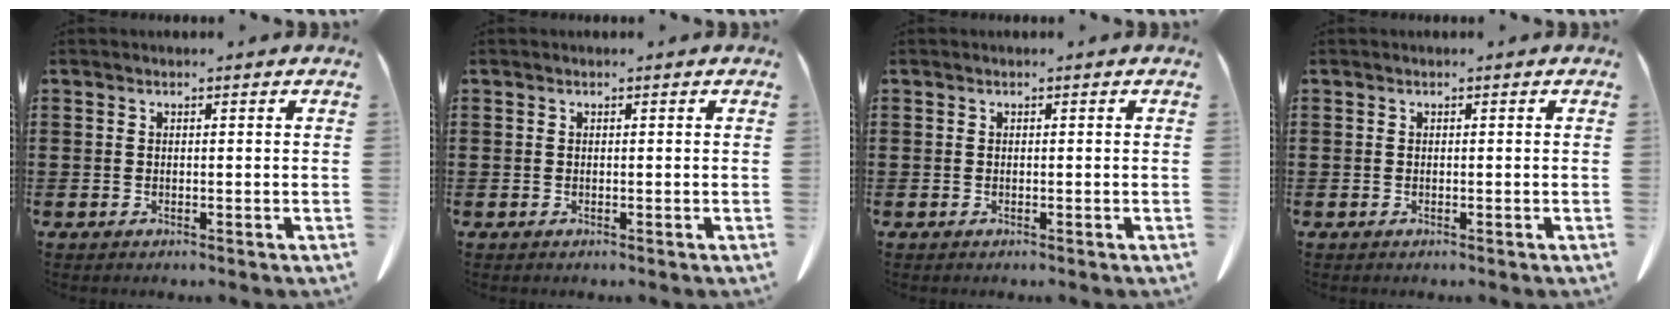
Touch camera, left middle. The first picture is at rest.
{"total": 0.0}
{"total": 0.0}
{"total": 0.0}